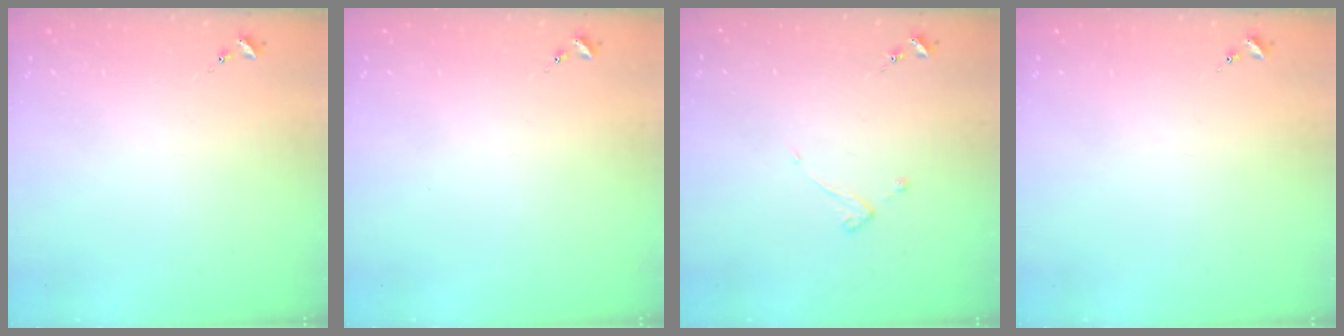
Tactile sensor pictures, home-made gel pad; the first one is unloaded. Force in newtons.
{"total": 0.0}
{"total": 3.4, "press": 3.4, "slide": 0.1}
{"total": 0.0}